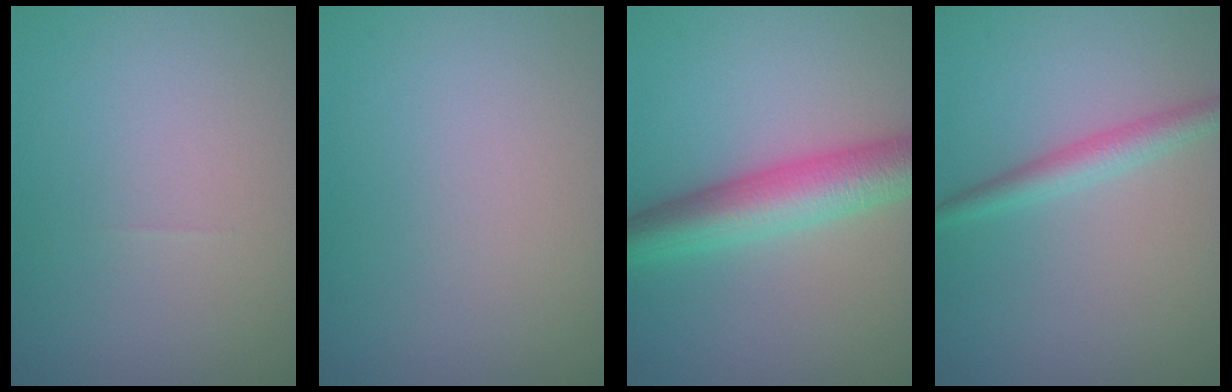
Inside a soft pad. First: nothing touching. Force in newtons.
{"total": 0.0}
{"total": 6.3, "press": 6.3, "slide": 0.1}
{"total": 2.3, "press": 2.3, "slide": 0.0}